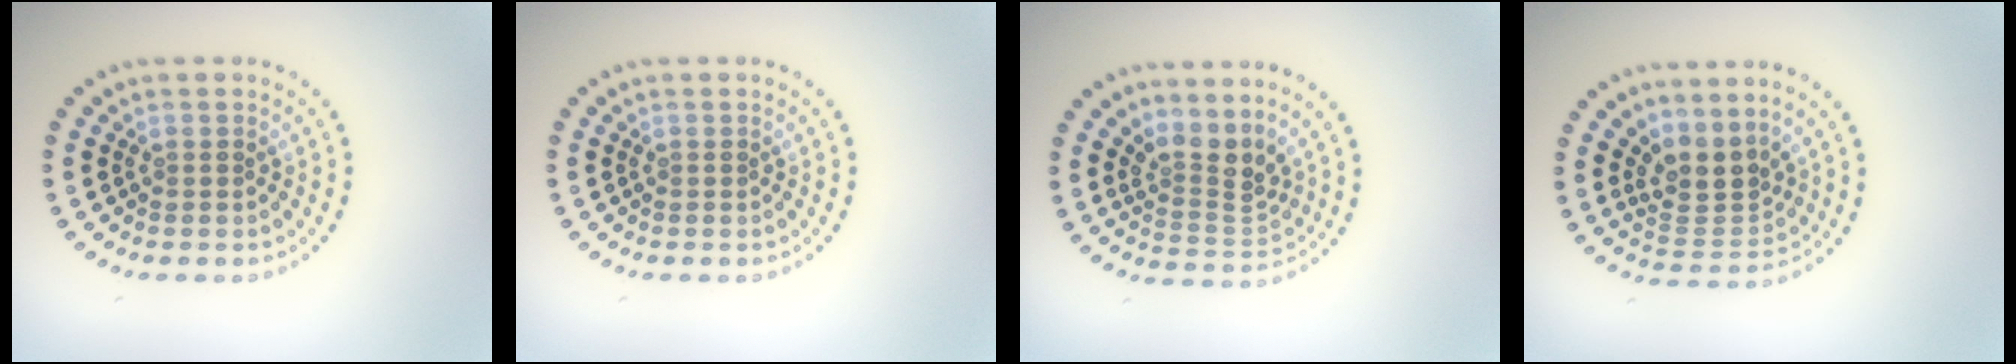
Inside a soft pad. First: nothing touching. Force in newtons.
{"total": 0.0}
{"total": 3.2, "press": 2.2, "slide": 2.4}
{"total": 3.4, "press": 2.5, "slide": 2.3}